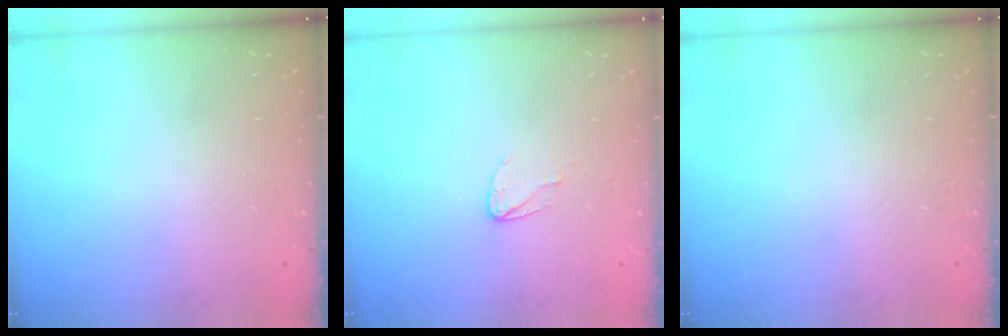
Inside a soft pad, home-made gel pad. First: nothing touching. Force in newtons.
{"total": 3.6, "press": 3.6, "slide": 0.3}
{"total": 0.0}